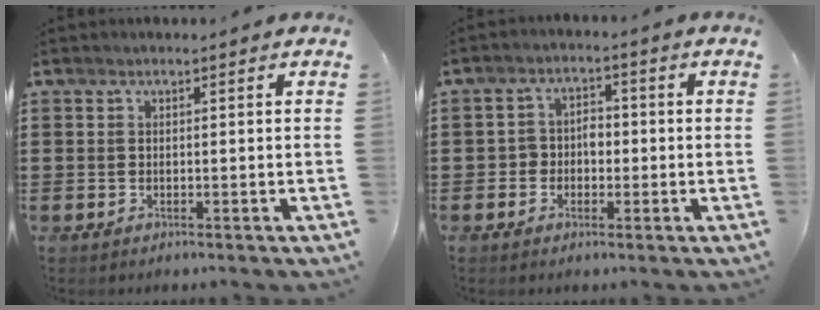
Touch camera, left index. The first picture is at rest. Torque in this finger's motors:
{"motor_torque": [0.14, 0.13, 0.09, 0.01]}